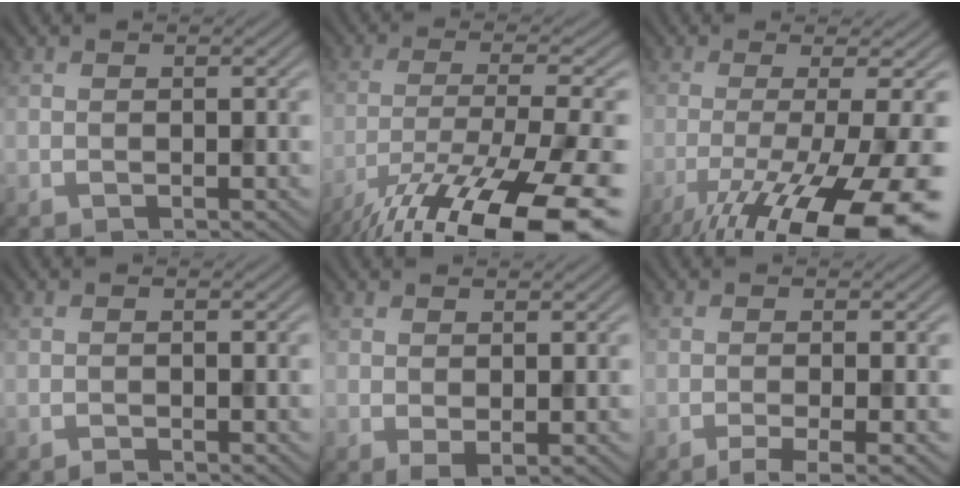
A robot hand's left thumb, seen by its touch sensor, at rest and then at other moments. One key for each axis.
{"total": 18.2, "fx": -12.8, "fy": 4.1, "fz": 12.2, "tx": -0.215, "ty": -0.043, "tz": -0.206}
{"total": 16.9, "fx": -8.7, "fy": 3.8, "fz": 14.0, "tx": -0.205, "ty": -0.015, "tz": -0.137}
{"total": 0.6, "fx": -0.6, "fy": 0.0, "fz": 0.2, "tx": -0.002, "ty": 0.002, "tz": -0.013}
{"total": 1.1, "fx": 0.2, "fy": 0.5, "fz": 0.9, "tx": -0.020, "ty": -0.003, "tz": 0.006}
{"total": 2.8, "fx": -1.5, "fy": 0.3, "fz": 2.3, "tx": -0.030, "ty": 0.006, "tz": -0.035}